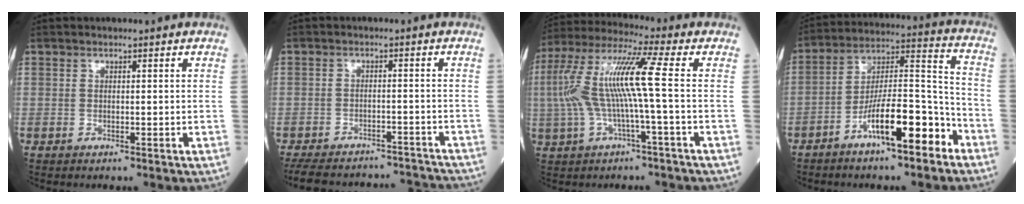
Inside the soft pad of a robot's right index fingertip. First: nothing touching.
{"total": 17.4, "force": [-16.2, 4.5, 4.5], "torque": [-0.111, 0.004, -0.209]}
{"total": 11.7, "force": [-0.5, 0.0, 11.7], "torque": [-0.246, 0.031, -0.015]}
{"total": 13.5, "force": [-7.7, 2.5, 10.8], "torque": [-0.184, 0.014, -0.131]}